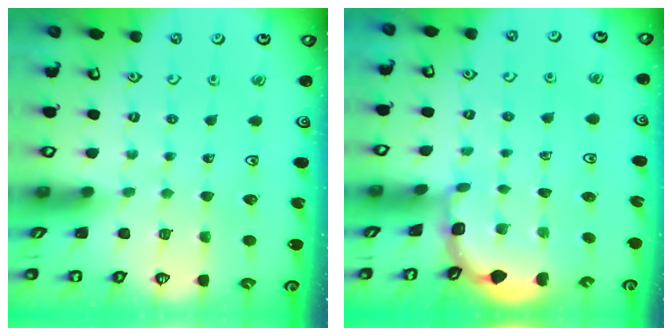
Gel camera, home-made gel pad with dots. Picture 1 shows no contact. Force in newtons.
{"total": 2.1, "press": 2.1, "slide": 0.1}